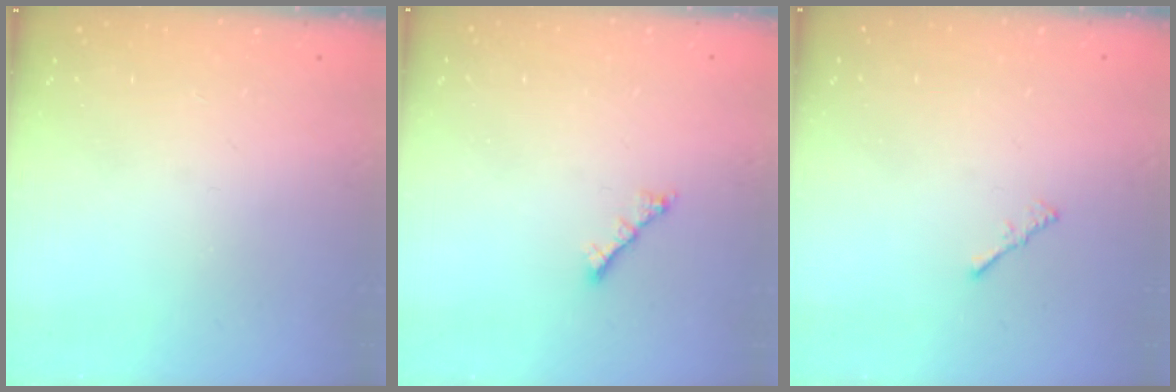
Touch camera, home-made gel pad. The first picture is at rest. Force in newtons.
{"total": 2.0, "press": 1.9, "slide": 0.5}
{"total": 0.7, "press": 0.6, "slide": 0.3}